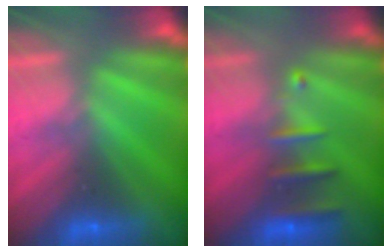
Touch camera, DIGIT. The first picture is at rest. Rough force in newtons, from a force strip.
{"total": 2.5}